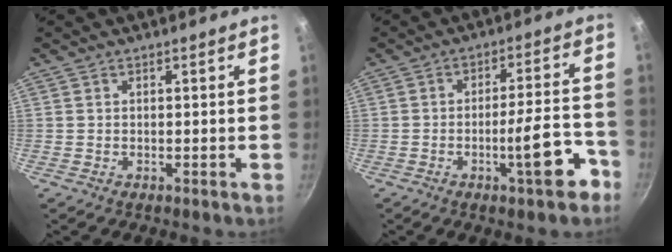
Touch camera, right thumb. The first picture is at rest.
{"total": 10.7, "force": [-5.2, 2.5, 9.0], "torque": [-0.108, 0.043, -0.073]}